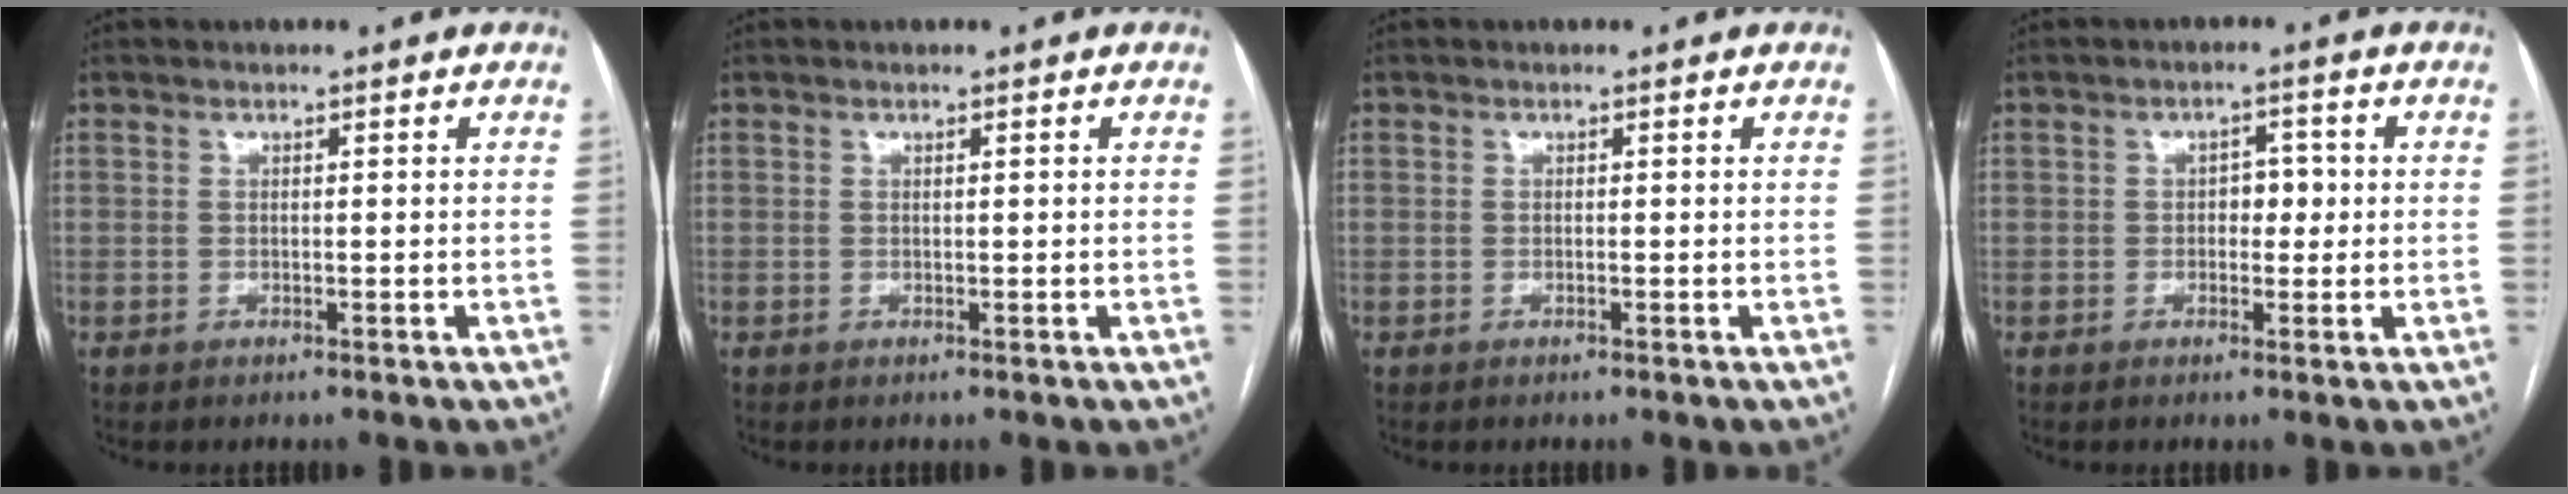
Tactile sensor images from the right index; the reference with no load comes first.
{"total": 0.0}
{"total": 0.0}
{"total": 3.0, "force": [0.0, 1.9, 2.3], "torque": [-0.027, 0.011, 0.000]}